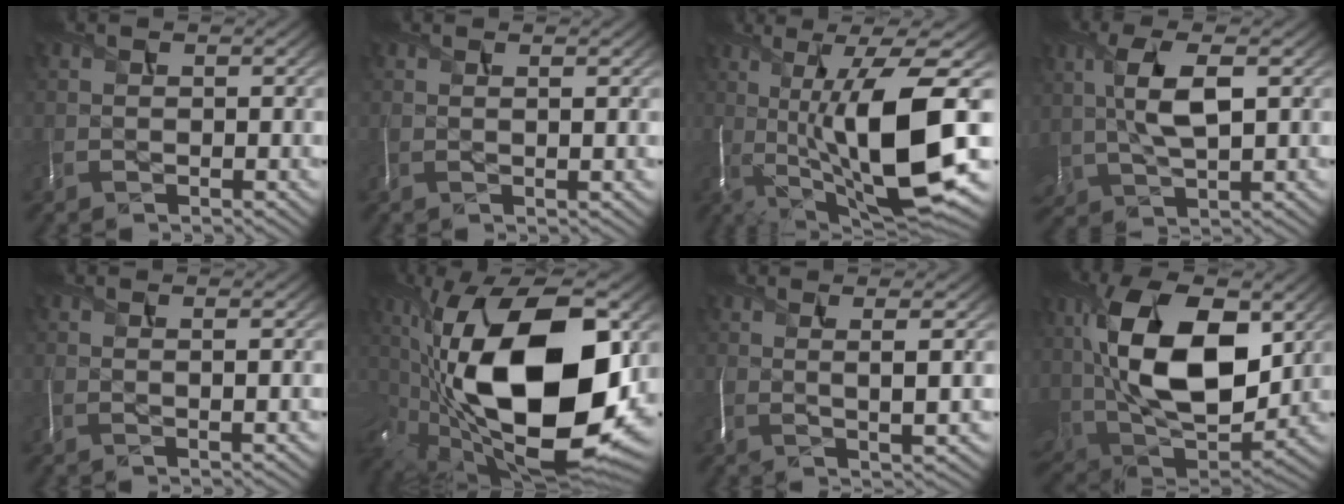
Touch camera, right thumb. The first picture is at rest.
{"total": 1.2, "force": [0.5, 0.1, 1.0], "torque": [-0.013, 0.007, 0.007]}
{"total": 16.1, "force": [-1.0, 5.6, 15.0], "torque": [-0.254, 0.008, -0.013]}
{"total": 7.4, "force": [1.9, 3.5, 6.3], "torque": [-0.148, 0.006, 0.035]}
{"total": 1.5, "force": [0.6, 0.1, 1.3], "torque": [-0.018, 0.007, 0.009]}
{"total": 20.3, "force": [0.9, 10.1, 17.5], "torque": [-0.332, -0.003, 0.008]}
{"total": 4.4, "force": [1.2, 0.6, 4.2], "torque": [-0.068, 0.004, 0.021]}
{"total": 16.5, "force": [4.2, 9.5, 12.9], "torque": [-0.261, 0.002, 0.075]}